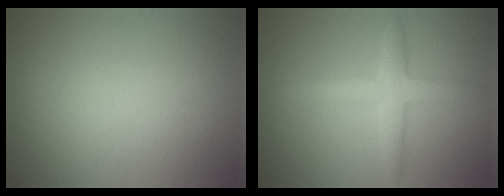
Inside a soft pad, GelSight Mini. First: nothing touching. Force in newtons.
{"total": 3.0, "press": 3.0, "slide": 0.1}